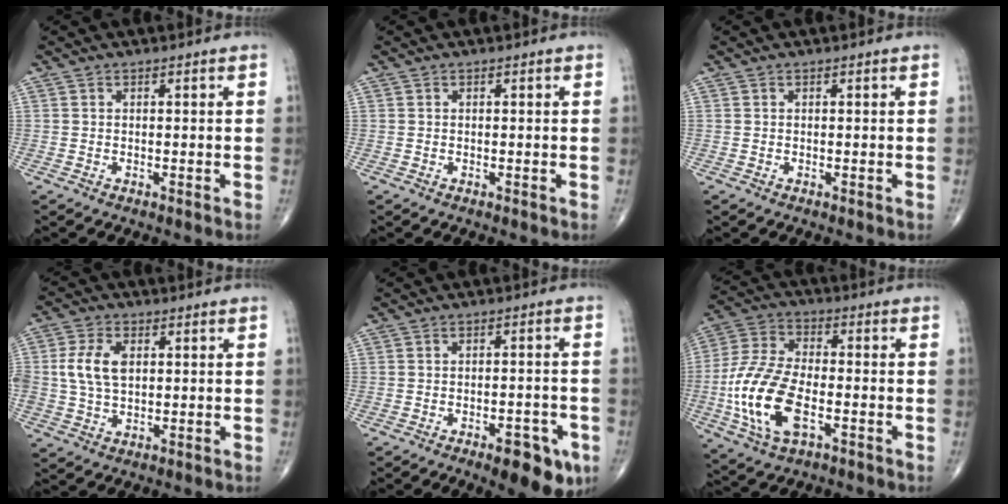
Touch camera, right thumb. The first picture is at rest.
{"total": 0.0}
{"total": 0.0}
{"total": 7.2, "force": [1.0, 4.5, 5.6], "torque": [-0.115, 0.004, 0.021]}
{"total": 9.1, "force": [-4.7, 3.5, 7.0], "torque": [-0.068, 0.016, -0.057]}
{"total": 16.0, "force": [-4.3, 8.1, 13.2], "torque": [-0.280, 0.015, -0.081]}